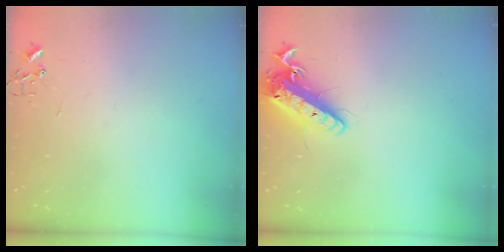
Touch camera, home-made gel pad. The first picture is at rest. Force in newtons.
{"total": 15.0, "press": 14.7, "slide": 3.1}